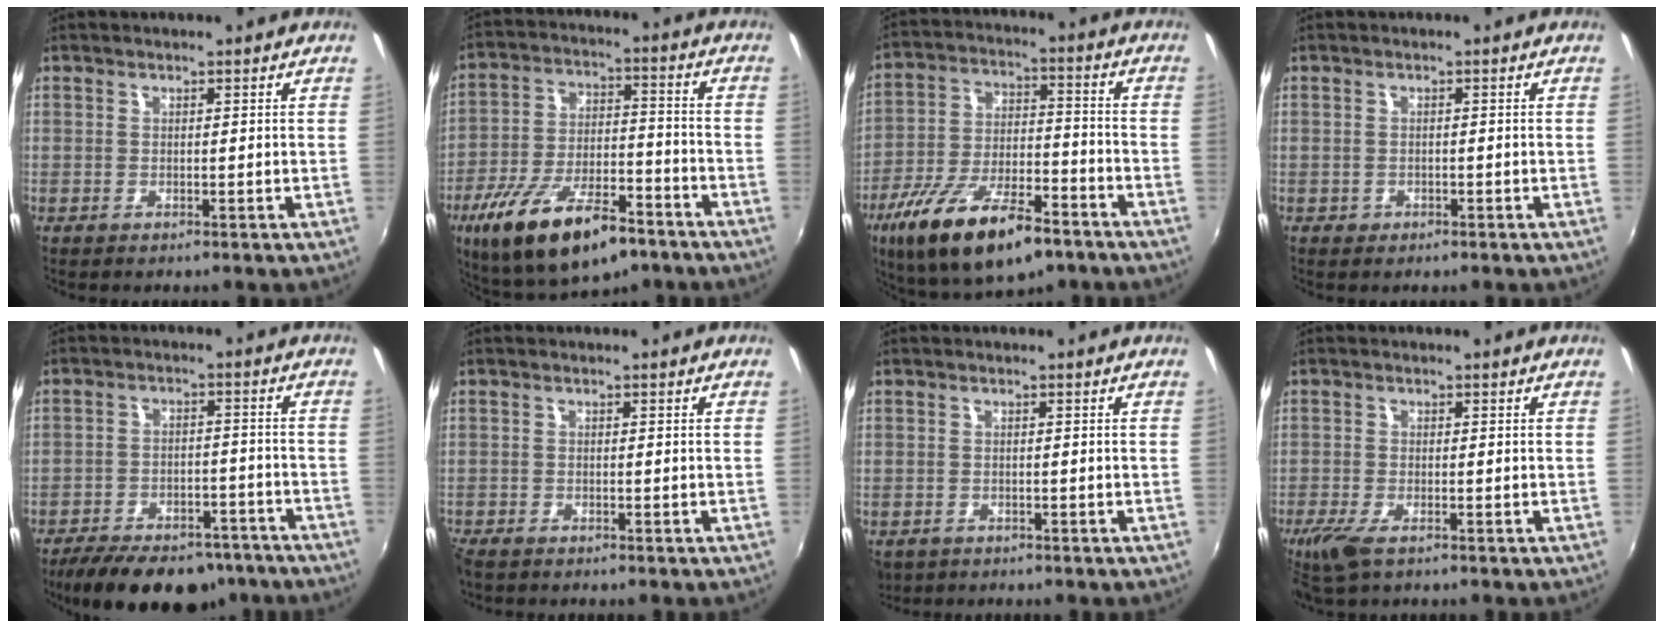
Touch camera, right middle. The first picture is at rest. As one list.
[{"total": 20.1, "force": [-12.6, 7.9, 13.5], "torque": [-0.255, -0.031, -0.202]}, {"total": 19.7, "force": [-12.3, 7.3, 13.6], "torque": [-0.257, -0.037, -0.204]}, {"total": 1.4, "force": [-0.7, 1.1, 0.4], "torque": [-0.010, -0.004, -0.010]}, {"total": 19.6, "force": [-15.2, 8.3, 9.1], "torque": [-0.182, -0.009, -0.206]}, {"total": 2.3, "force": [-2.0, 0.7, 0.8], "torque": [-0.023, -0.012, -0.041]}, {"total": 4.6, "force": [-2.4, 3.2, 2.1], "torque": [-0.051, -0.014, -0.035]}, {"total": 4.9, "force": [-3.1, 1.5, 3.4], "torque": [-0.083, -0.018, -0.060]}]